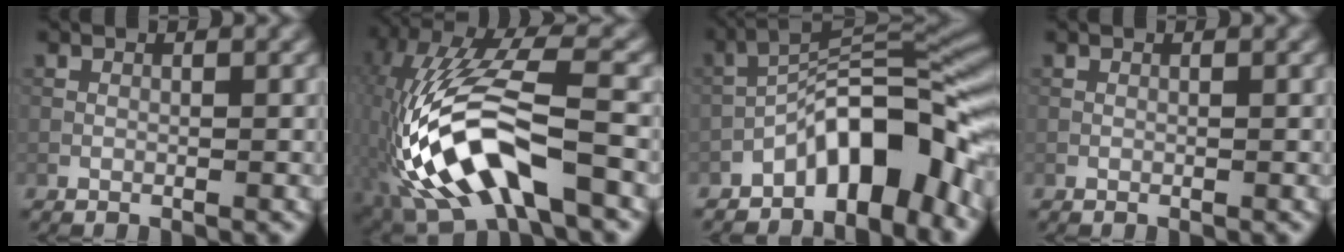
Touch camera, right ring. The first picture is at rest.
{"total": 13.7, "force": [-4.9, 5.3, 11.7], "torque": [-0.235, 0.009, -0.086]}
{"total": 8.9, "force": [-5.0, 3.2, 6.7], "torque": [-0.077, 0.026, -0.092]}
{"total": 0.0}